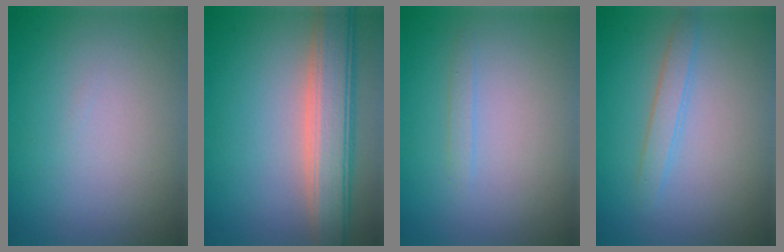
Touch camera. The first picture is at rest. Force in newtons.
{"total": 6.4, "press": 6.4, "slide": 0.8}
{"total": 0.8, "press": 0.8, "slide": 0.1}
{"total": 1.7, "press": 1.7, "slide": 0.0}